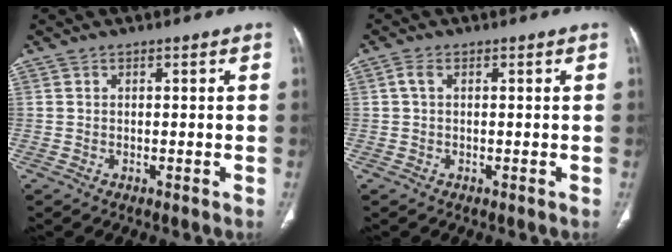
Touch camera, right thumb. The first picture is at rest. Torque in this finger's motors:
{"motor_torque": [-0.06, 0.05, 0.03, 0.00, 0.00]}